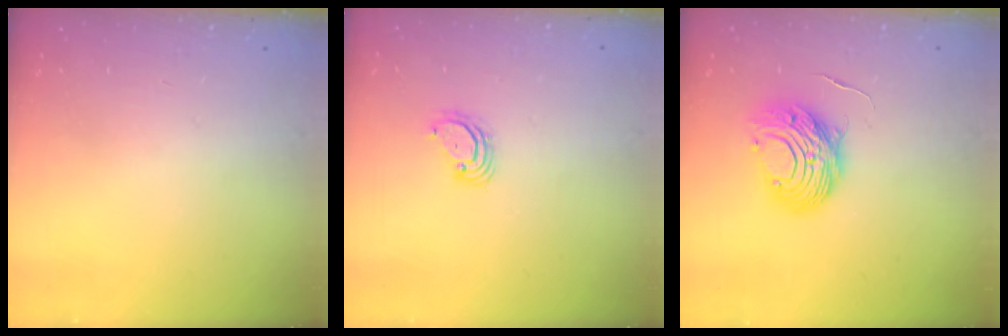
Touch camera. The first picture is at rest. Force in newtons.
{"total": 3.7, "press": 3.7, "slide": 0.2}
{"total": 11.2, "press": 11.2, "slide": 0.9}